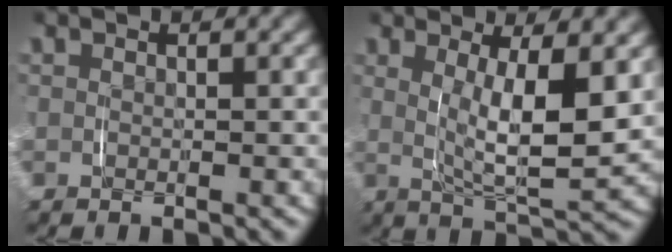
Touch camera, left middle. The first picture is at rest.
{"total": 7.0, "force": [1.4, 2.4, 6.5], "torque": [-0.109, -0.015, 0.027]}